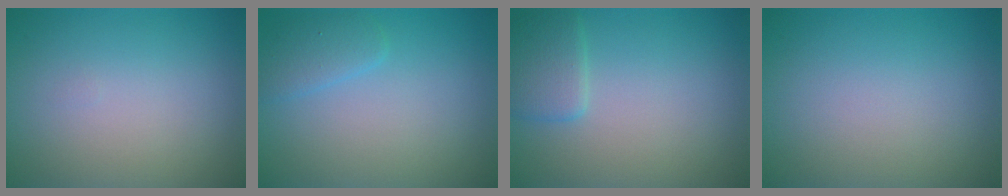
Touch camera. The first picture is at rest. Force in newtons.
{"total": 1.8, "press": 1.8, "slide": 0.1}
{"total": 2.3, "press": 2.3, "slide": 0.2}
{"total": 0.0}